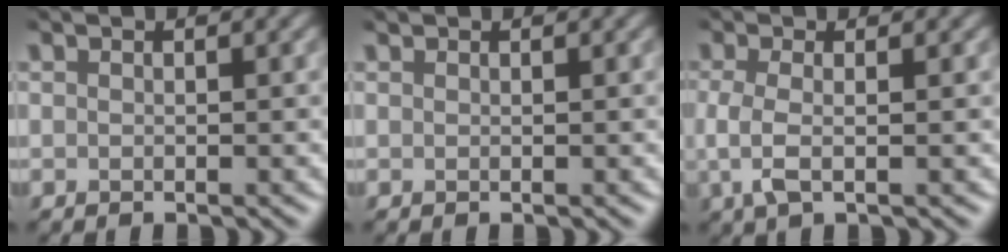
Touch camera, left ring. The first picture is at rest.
{"total": 0.0}
{"total": 2.8, "force": [-0.4, 0.9, 2.6], "torque": [-0.061, -0.007, -0.010]}